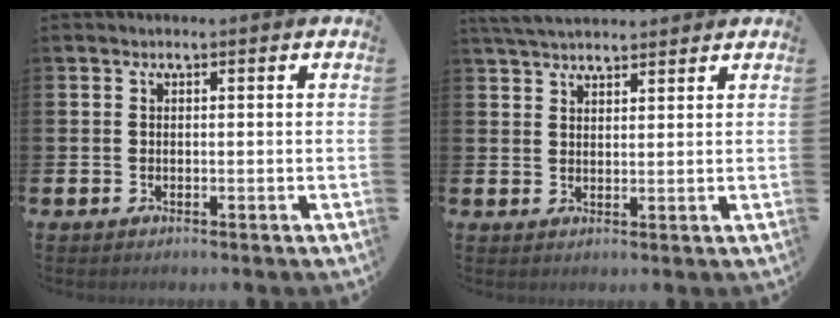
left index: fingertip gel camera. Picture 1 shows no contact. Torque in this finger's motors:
{"motor_torque": [1.14, -1.00, 0.17, 0.08]}